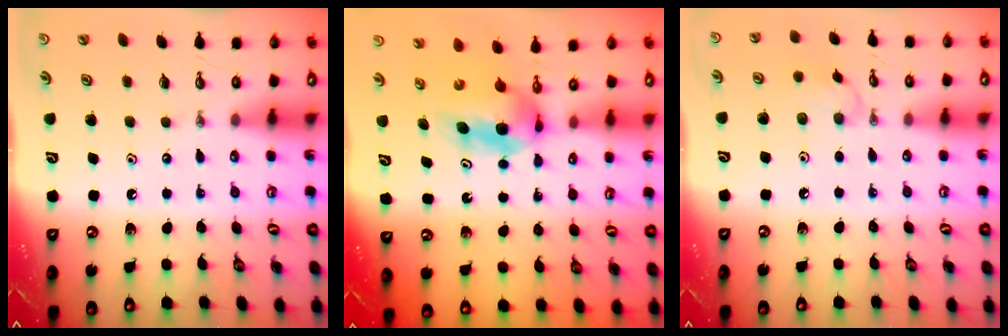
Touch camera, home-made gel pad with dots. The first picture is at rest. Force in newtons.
{"total": 6.0, "press": 5.3, "slide": 2.9}
{"total": 7.7, "press": 7.1, "slide": 3.2}